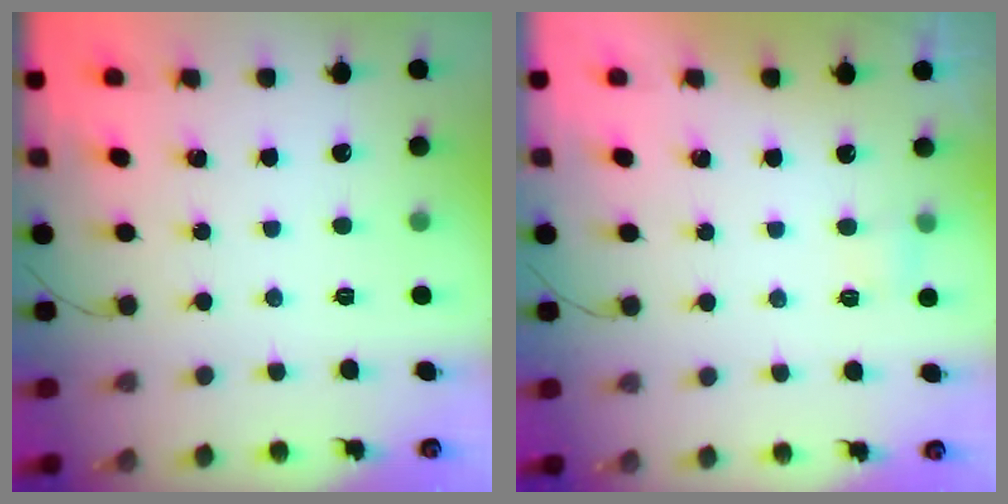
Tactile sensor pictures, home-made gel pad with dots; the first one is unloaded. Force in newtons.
{"total": 7.3, "press": 2.9, "slide": 6.7}